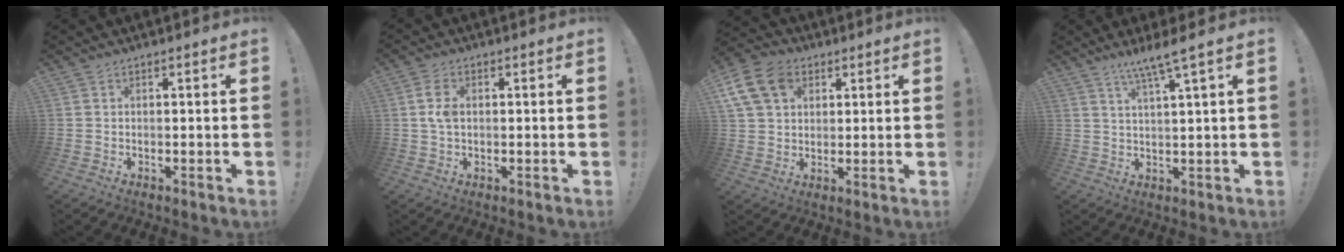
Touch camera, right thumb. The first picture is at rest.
{"total": 4.6, "force": [0.5, 2.8, 3.7], "torque": [-0.069, 0.004, 0.009]}
{"total": 14.0, "force": [5.7, 10.2, 7.6], "torque": [-0.135, -0.021, 0.114]}
{"total": 6.4, "force": [4.5, -0.9, 4.5], "torque": [-0.084, -0.025, 0.072]}